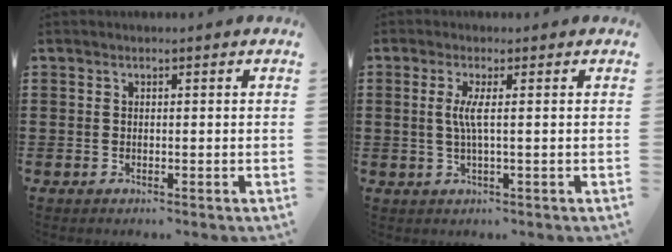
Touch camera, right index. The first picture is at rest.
{"total": 3.2, "force": [0.1, -0.2, 3.2], "torque": [-0.068, -0.009, -0.003]}